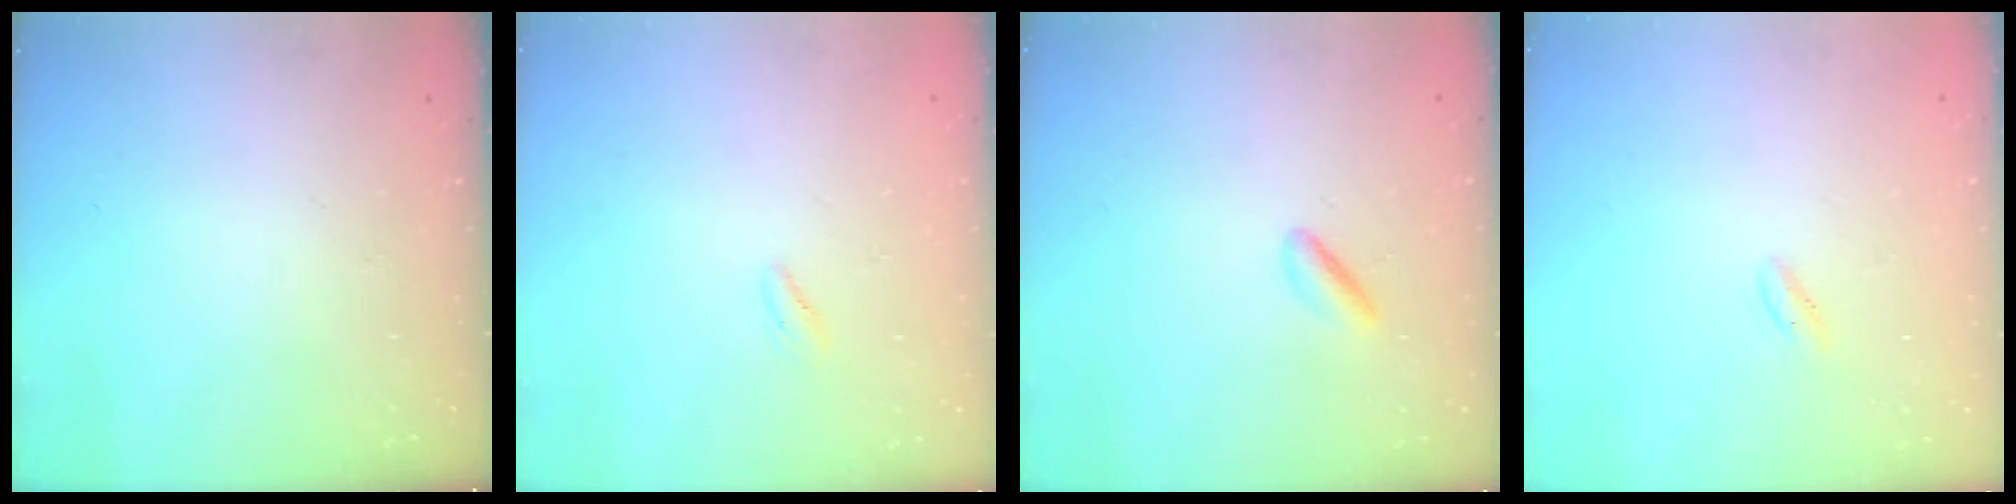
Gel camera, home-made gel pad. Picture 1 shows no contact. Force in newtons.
{"total": 0.7, "press": 0.5, "slide": 0.5}
{"total": 2.3, "press": 2.2, "slide": 0.4}
{"total": 0.5, "press": 0.0, "slide": 0.5}